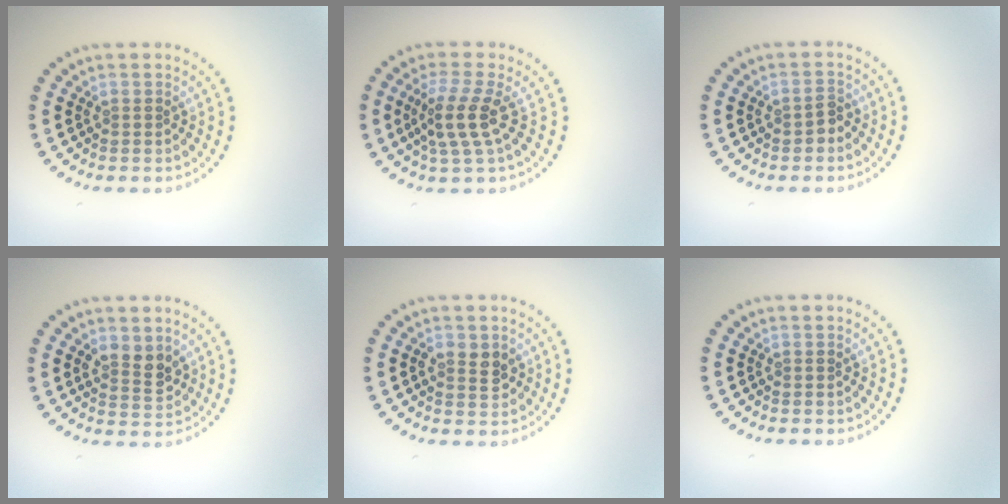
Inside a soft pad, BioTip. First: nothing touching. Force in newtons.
{"total": 3.5, "press": 2.8, "slide": 2.0}
{"total": 1.2, "press": 1.2, "slide": 0.3}
{"total": 2.5, "press": 2.4, "slide": 0.7}
{"total": 2.2, "press": 2.2, "slide": 0.2}
{"total": 0.0}